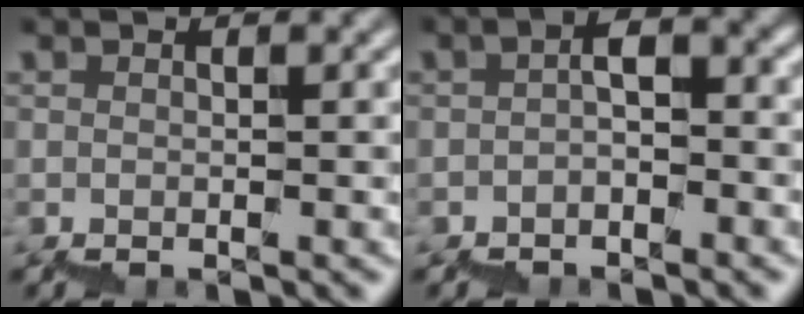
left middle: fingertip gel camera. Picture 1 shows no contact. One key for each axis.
{"total": 1.9, "fx": -0.8, "fy": 0.7, "fz": 1.6, "tx": -0.029, "ty": 0.013, "tz": -0.015}